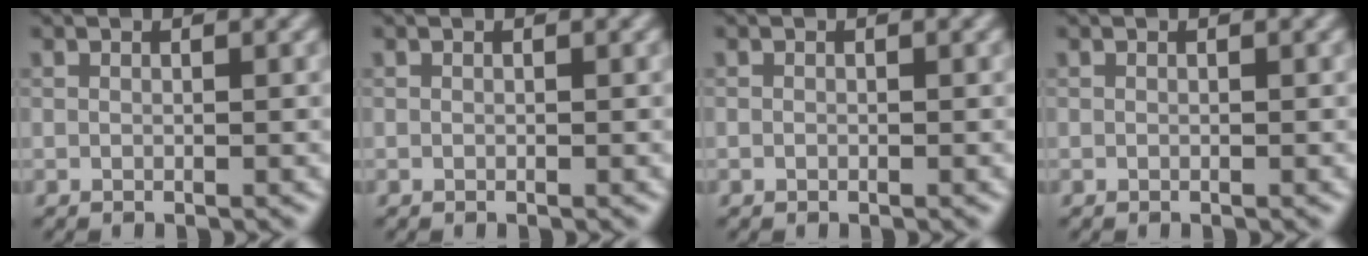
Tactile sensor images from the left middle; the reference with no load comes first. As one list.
[{"total": 0.0}, {"total": 0.0}, {"total": 0.0}]